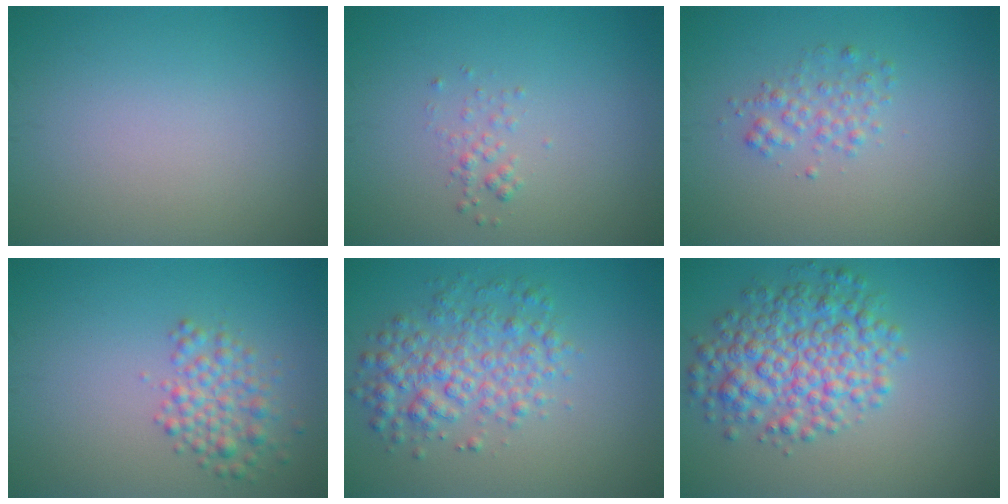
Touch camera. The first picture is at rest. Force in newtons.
{"total": 1.0, "press": 1.0, "slide": 0.1}
{"total": 1.7, "press": 1.7, "slide": 0.0}
{"total": 2.9, "press": 2.9, "slide": 0.1}
{"total": 4.6, "press": 4.6, "slide": 0.0}
{"total": 6.2, "press": 6.2, "slide": 0.1}